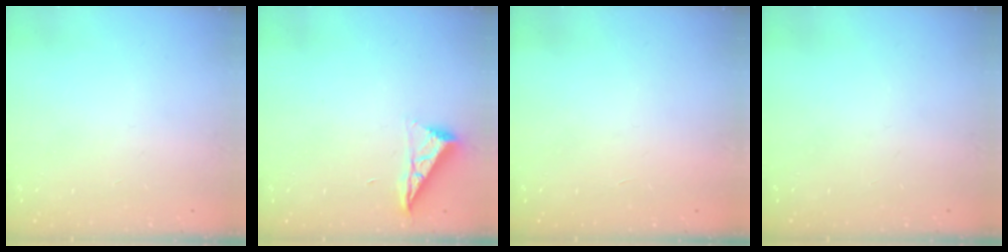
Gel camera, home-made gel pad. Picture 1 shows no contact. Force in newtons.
{"total": 7.1, "press": 7.1, "slide": 0.5}
{"total": 1.7, "press": 1.7, "slide": 0.1}
{"total": 0.0}